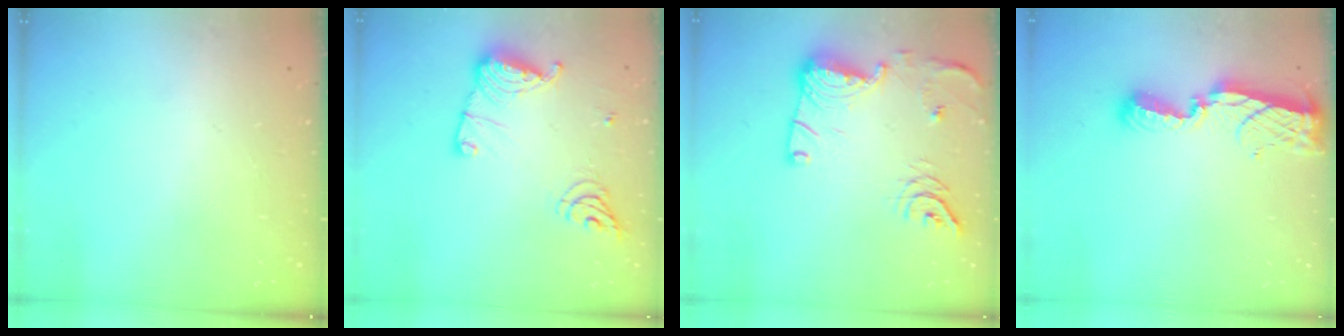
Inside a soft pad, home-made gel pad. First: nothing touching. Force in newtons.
{"total": 13.2, "press": 13.2, "slide": 1.2}
{"total": 16.1, "press": 15.5, "slide": 4.2}
{"total": 8.7, "press": 8.7, "slide": 0.7}